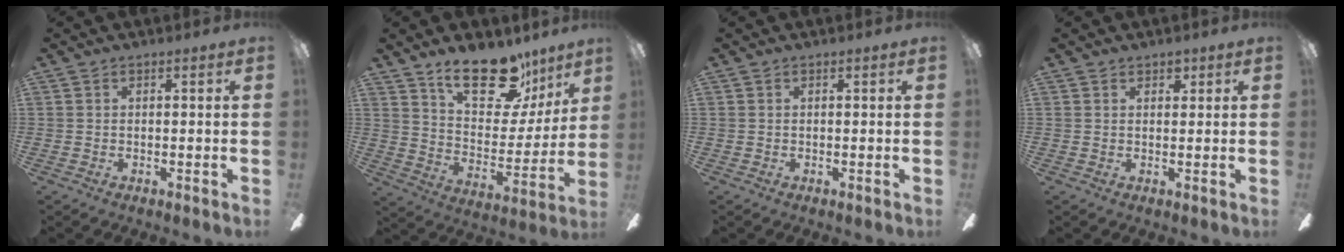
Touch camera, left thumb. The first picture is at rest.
{"total": 21.2, "force": [14.6, 10.0, 11.8], "torque": [-0.169, -0.087, 0.252]}
{"total": 0.0}
{"total": 2.0, "force": [1.4, 1.2, 0.7], "torque": [0.001, -0.002, 0.022]}